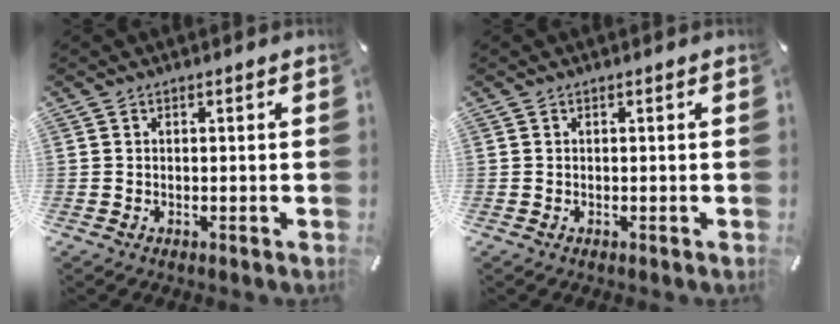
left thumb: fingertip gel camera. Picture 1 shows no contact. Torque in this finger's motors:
{"motor_torque": [0.00, 0.00, 0.01, -0.01, 0.00]}